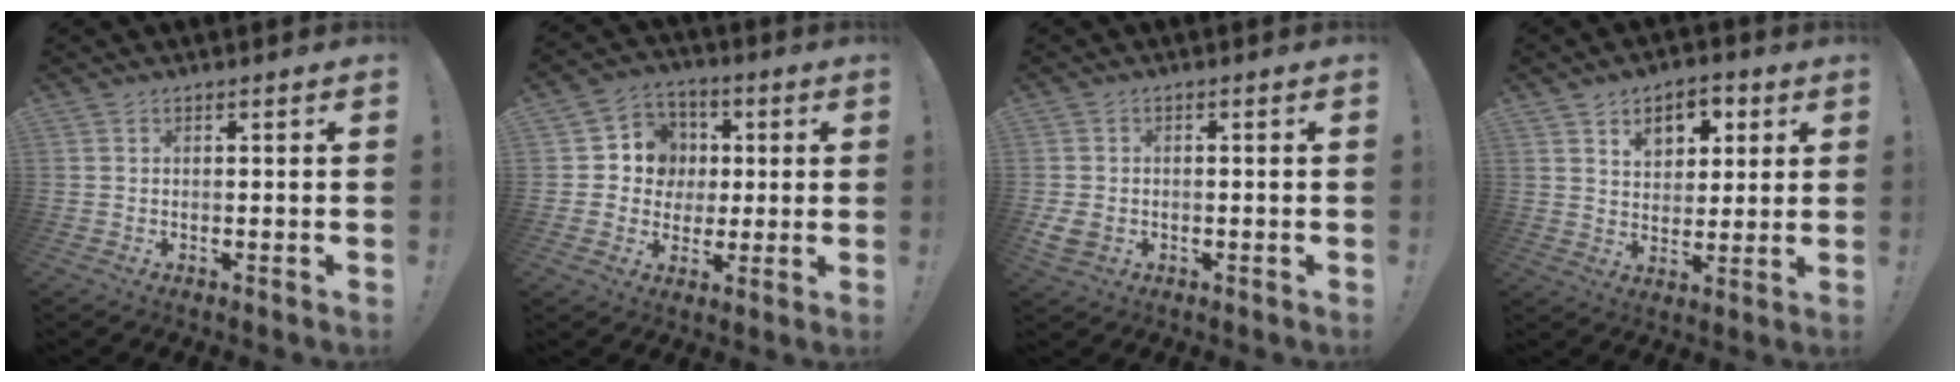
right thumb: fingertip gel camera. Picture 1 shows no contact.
{"total": 10.2, "force": [0.3, 9.8, 2.8], "torque": [-0.029, 0.004, 0.016]}
{"total": 4.4, "force": [-0.9, 3.3, 2.8], "torque": [-0.059, -0.001, -0.014]}
{"total": 9.2, "force": [4.5, 6.4, 4.8], "torque": [-0.057, -0.019, 0.082]}